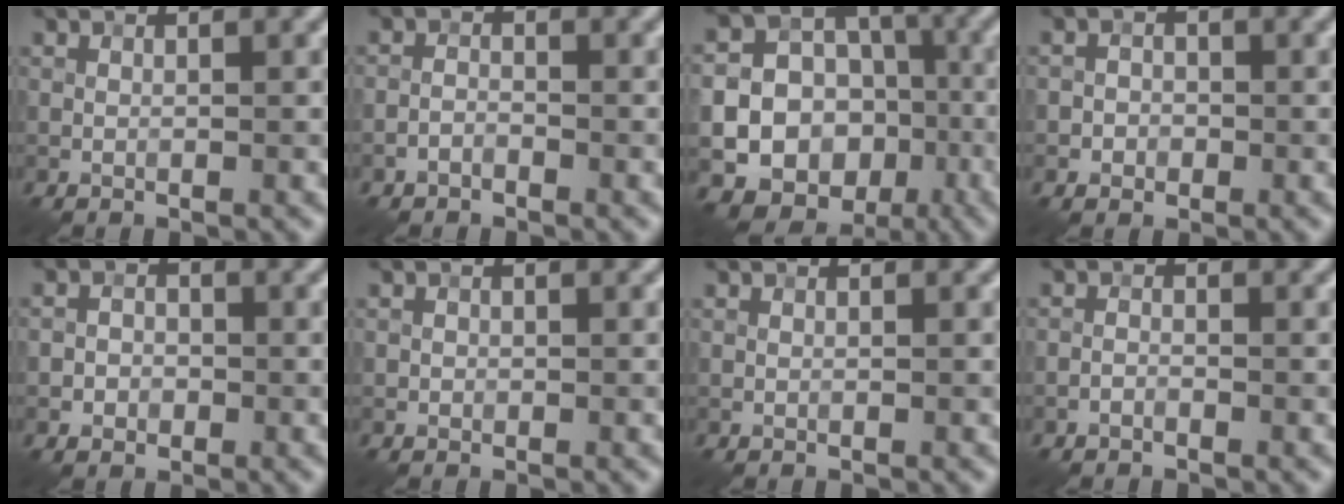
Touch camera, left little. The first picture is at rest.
{"total": 1.2, "force": [-0.9, 0.7, 0.3], "torque": [-0.002, 0.005, -0.021]}
{"total": 22.1, "force": [-7.4, 20.2, 5.3], "torque": [-0.117, -0.041, -0.129]}
{"total": 1.7, "force": [-0.6, 1.6, 0.4], "torque": [0.010, 0.001, -0.017]}
{"total": 1.9, "force": [-0.7, 1.6, 0.7], "torque": [0.001, 0.002, -0.018]}
{"total": 0.5, "force": [-0.1, 0.5, 0.0], "torque": [0.005, -0.003, -0.003]}
{"total": 0.0}
{"total": 0.9, "force": [-0.7, 0.5, 0.3], "torque": [-0.004, 0.002, -0.017]}